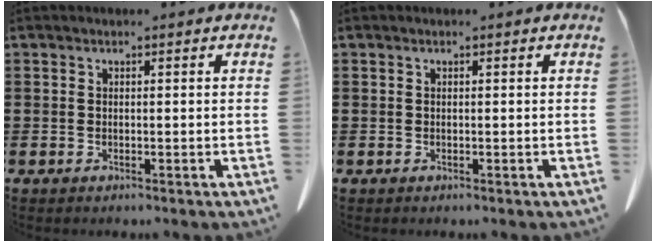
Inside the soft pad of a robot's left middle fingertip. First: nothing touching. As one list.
[{"total": 0.0}]